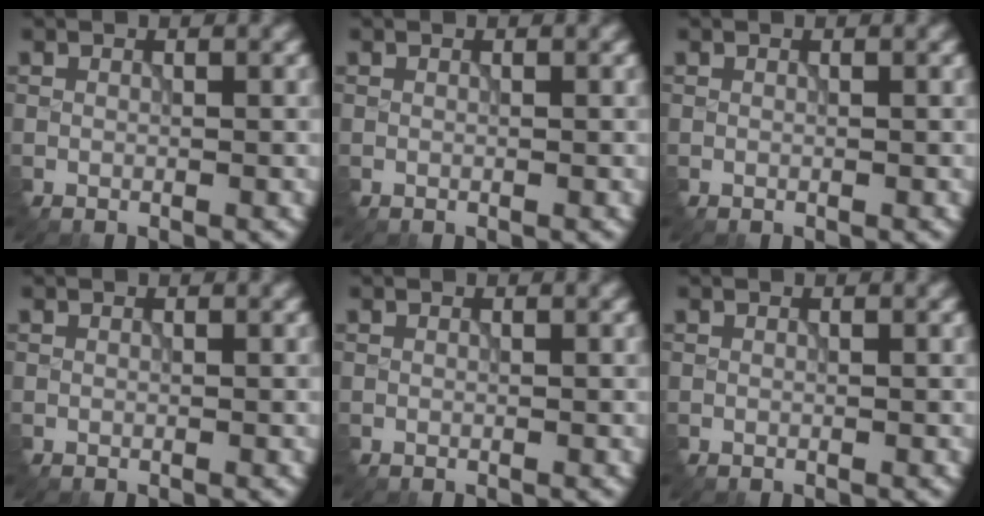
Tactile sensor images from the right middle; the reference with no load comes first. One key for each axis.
{"total": 0.0}
{"total": 0.0}
{"total": 0.0}
{"total": 0.0}
{"total": 0.0}